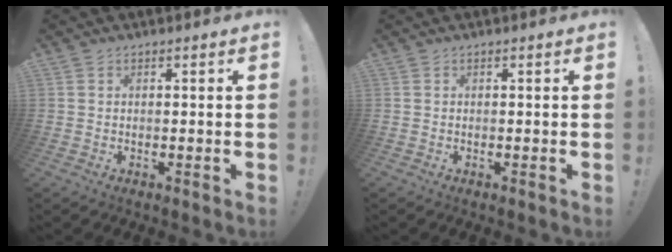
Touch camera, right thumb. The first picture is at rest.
{"total": 0.0}